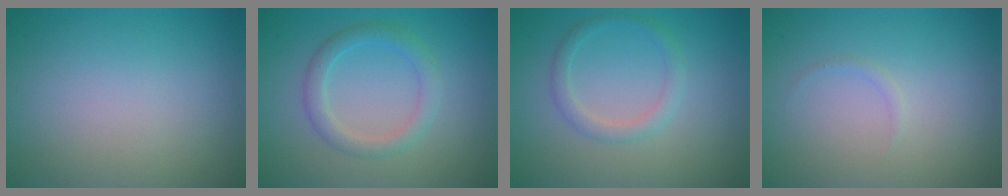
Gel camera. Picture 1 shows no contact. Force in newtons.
{"total": 2.4, "press": 2.4, "slide": 0.1}
{"total": 1.7, "press": 1.7, "slide": 0.0}
{"total": 0.5, "press": 0.5, "slide": 0.0}